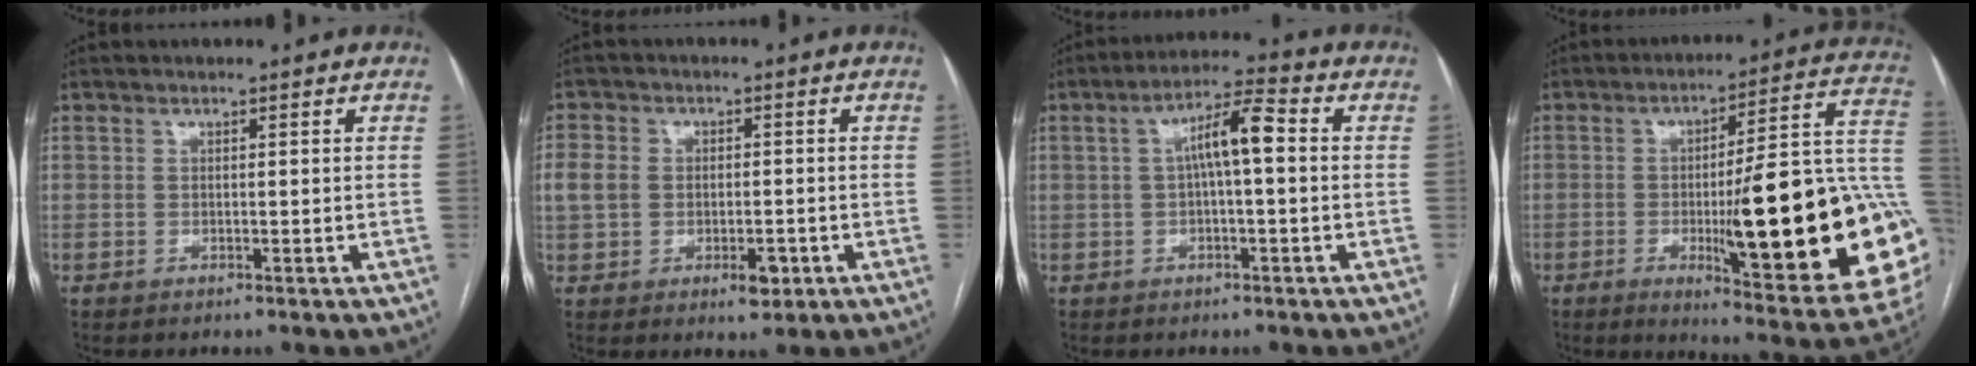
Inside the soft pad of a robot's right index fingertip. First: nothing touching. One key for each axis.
{"total": 7.2, "fx": -1.3, "fy": 5.1, "fz": 4.9, "tx": -0.084, "ty": 0.012, "tz": -0.013}
{"total": 6.9, "fx": 0.7, "fy": 1.1, "fz": 6.8, "tx": -0.120, "ty": 0.026, "tz": 0.009}
{"total": 28.8, "fx": -4.4, "fy": 3.4, "fz": 28.2, "tx": -0.288, "ty": -0.004, "tz": -0.064}